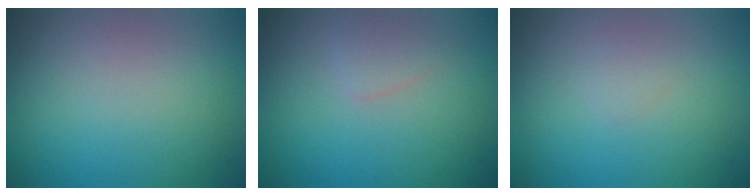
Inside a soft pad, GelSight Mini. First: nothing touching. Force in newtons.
{"total": 1.2, "press": 1.2, "slide": 0.0}
{"total": 0.5, "press": 0.5, "slide": 0.0}